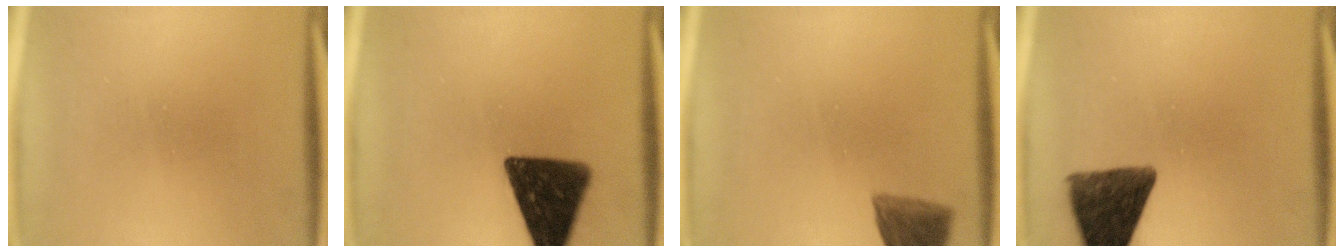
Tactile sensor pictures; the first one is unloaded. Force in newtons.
{"total": 14.2}
{"total": 6.3}
{"total": 11.2}